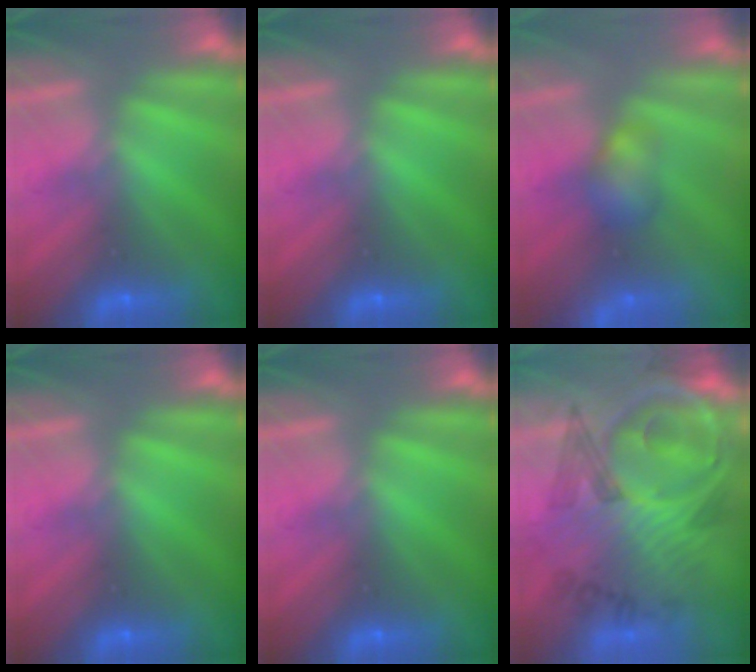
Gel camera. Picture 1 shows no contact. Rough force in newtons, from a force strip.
{"total": 0.0}
{"total": 3.0}
{"total": 0.0}
{"total": 0.0}
{"total": 6.7}